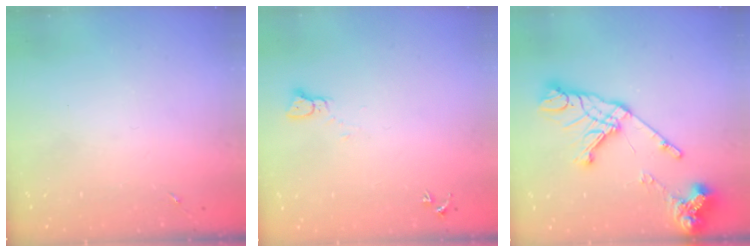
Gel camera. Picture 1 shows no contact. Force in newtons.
{"total": 2.2, "press": 2.2, "slide": 0.2}
{"total": 19.2, "press": 19.1, "slide": 2.3}